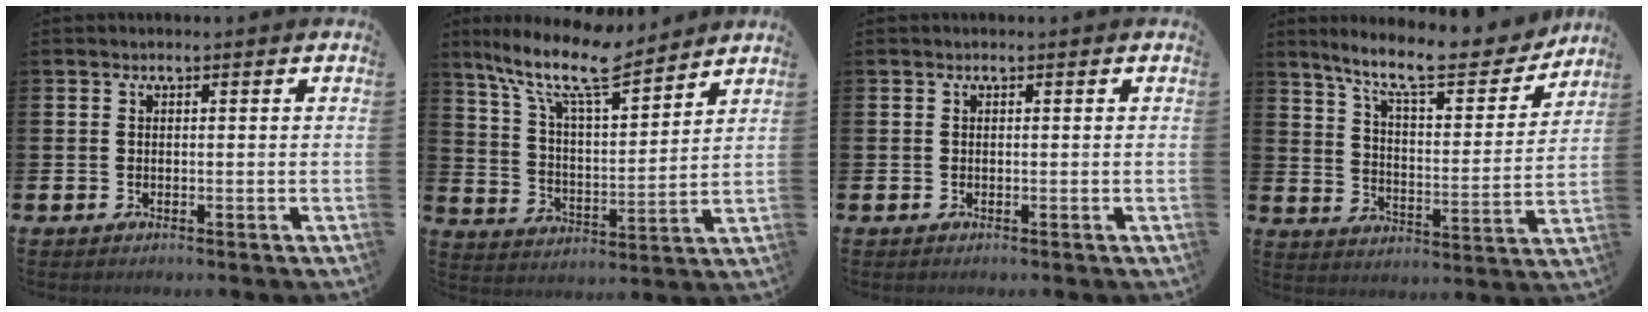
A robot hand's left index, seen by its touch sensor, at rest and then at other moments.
{"total": 11.8, "force": [9.8, 2.4, 6.1], "torque": [-0.148, -0.050, 0.170]}
{"total": 0.0}
{"total": 11.2, "force": [9.8, 2.0, 5.0], "torque": [-0.113, -0.065, 0.164]}